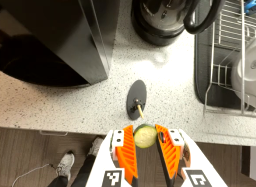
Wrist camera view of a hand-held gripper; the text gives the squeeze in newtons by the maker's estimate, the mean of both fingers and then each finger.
{"total": 10.2, "left": 10.3, "right": 10.1}